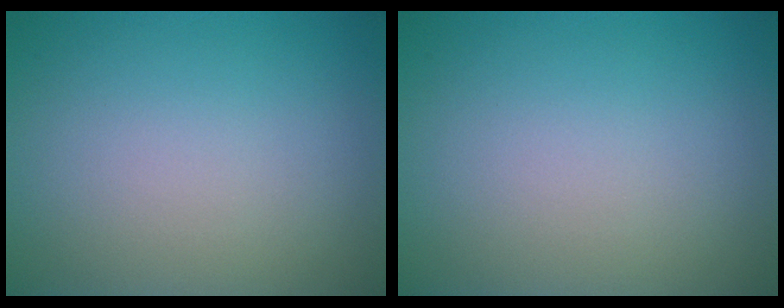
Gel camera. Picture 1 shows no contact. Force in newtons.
{"total": 0.0}